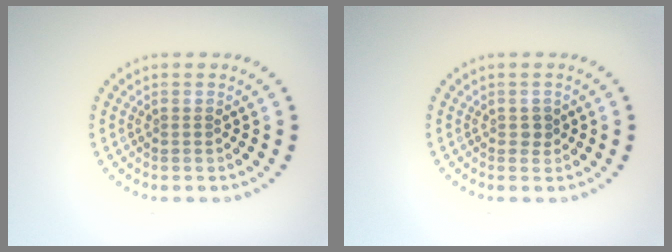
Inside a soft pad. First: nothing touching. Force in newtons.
{"total": 1.0, "press": 0.9, "slide": 0.3}